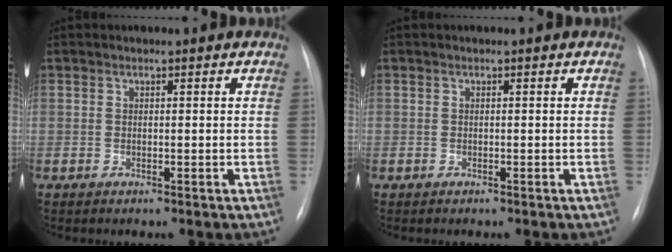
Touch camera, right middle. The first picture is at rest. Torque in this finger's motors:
{"motor_torque": [1.06, -1.08, 0.18, -0.02]}